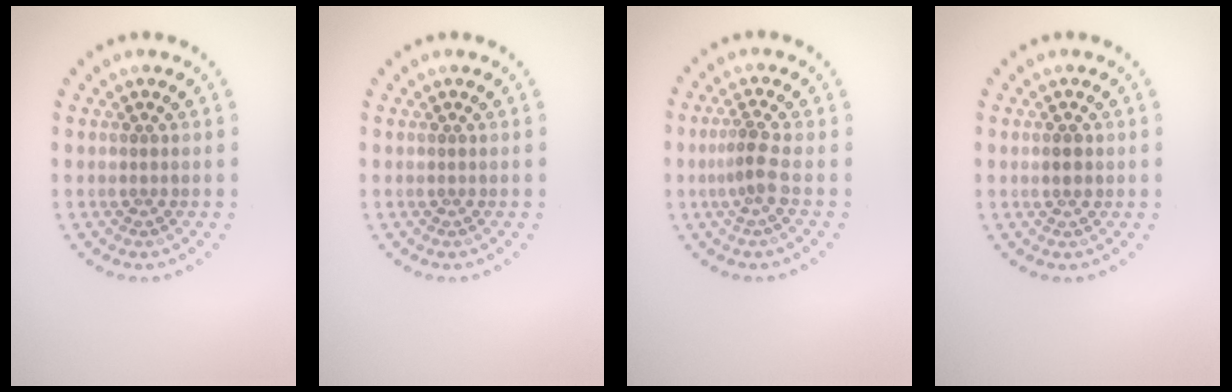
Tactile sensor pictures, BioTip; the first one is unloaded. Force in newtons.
{"total": 0.0}
{"total": 2.0, "press": 1.5, "slide": 1.3}
{"total": 1.4, "press": 1.4, "slide": 0.1}